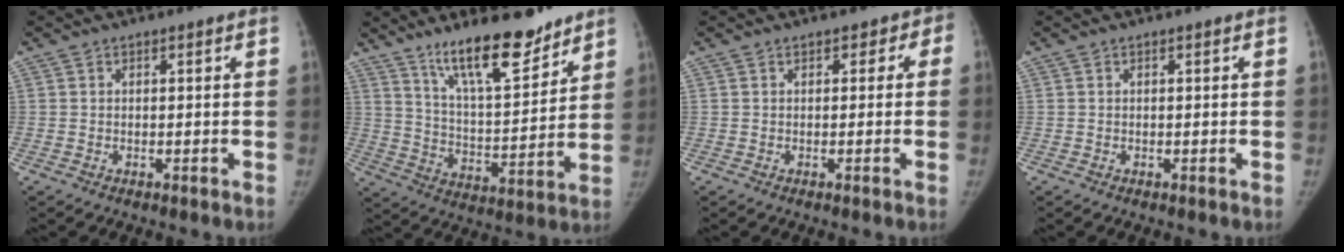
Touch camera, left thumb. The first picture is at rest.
{"total": 15.8, "force": [11.9, 4.5, 9.5], "torque": [-0.127, -0.082, 0.206]}
{"total": 2.0, "force": [0.2, 1.8, 0.8], "torque": [0.018, 0.008, -0.007]}
{"total": 0.0}